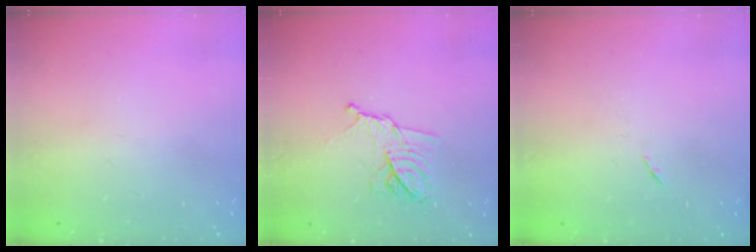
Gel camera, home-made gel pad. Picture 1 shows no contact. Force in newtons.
{"total": 10.3, "press": 10.3, "slide": 0.3}
{"total": 3.7, "press": 3.6, "slide": 0.7}